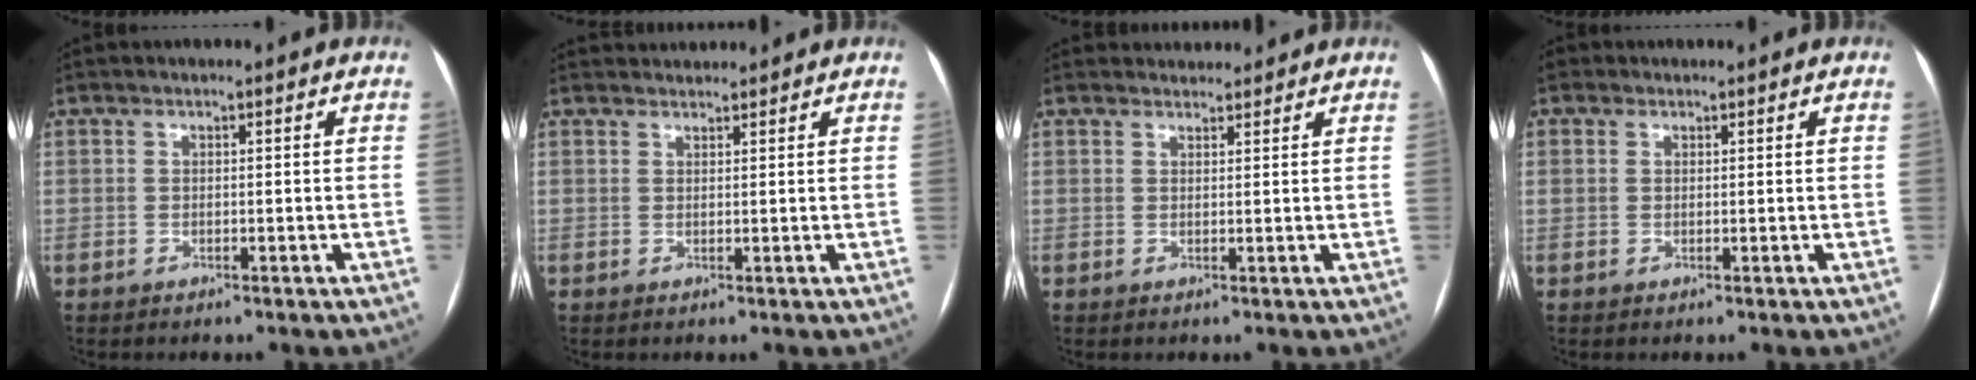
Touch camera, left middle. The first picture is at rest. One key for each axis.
{"total": 3.0, "fx": 3.0, "fy": 0.5, "fz": 0.1, "tx": -0.005, "ty": 0.030, "tz": 0.050}
{"total": 3.9, "fx": 3.7, "fy": 1.2, "fz": 0.2, "tx": -0.001, "ty": 0.024, "tz": 0.050}
{"total": 2.5, "fx": -1.3, "fy": -1.7, "fz": -1.2, "tx": 0.045, "ty": -0.017, "tz": -0.028}